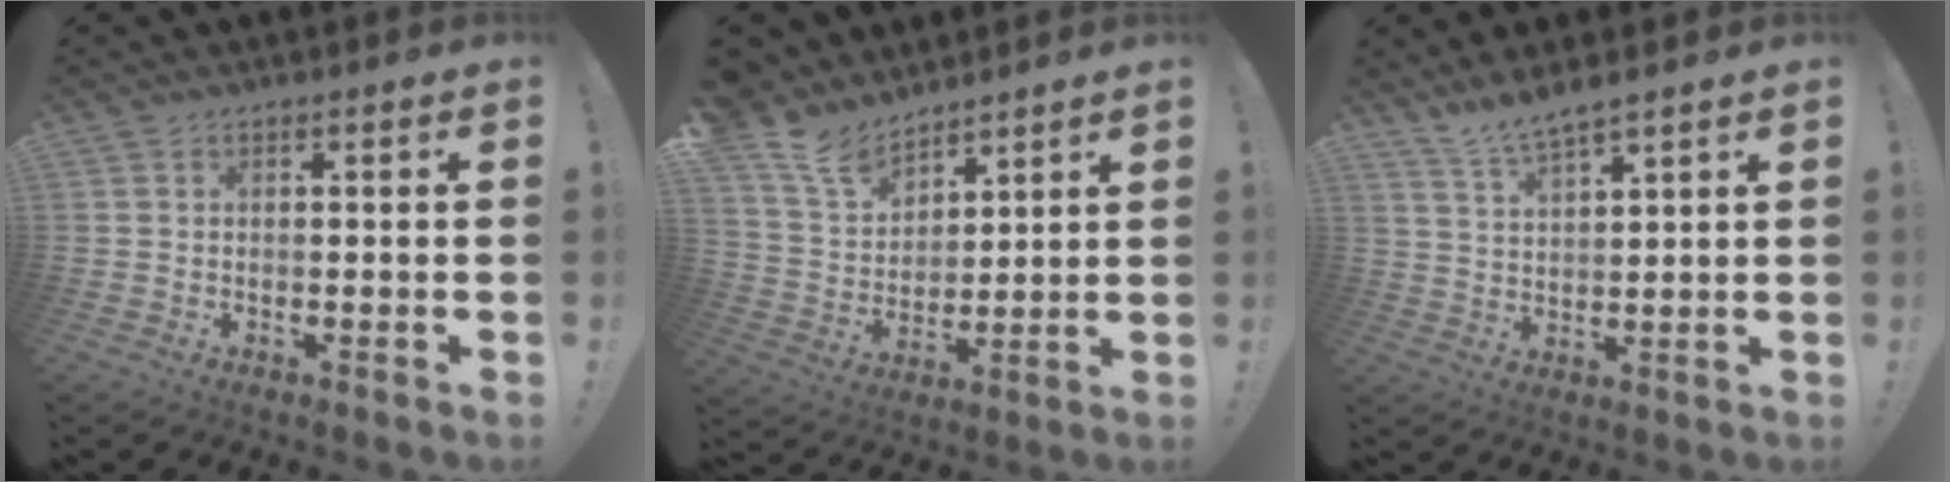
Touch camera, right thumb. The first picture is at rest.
{"total": 13.1, "force": [10.3, 6.7, 4.4], "torque": [-0.109, -0.065, 0.202]}
{"total": 5.7, "force": [5.3, 0.1, 2.3], "torque": [-0.053, -0.030, 0.096]}